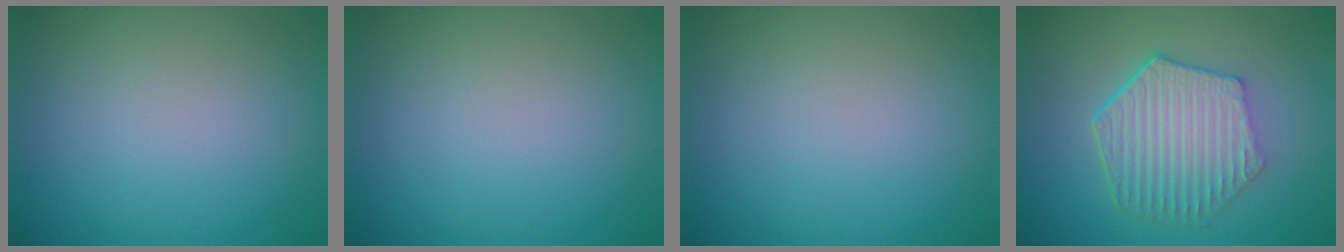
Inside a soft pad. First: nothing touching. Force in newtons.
{"total": 0.0}
{"total": 0.0}
{"total": 6.4, "press": 4.8, "slide": 4.3}